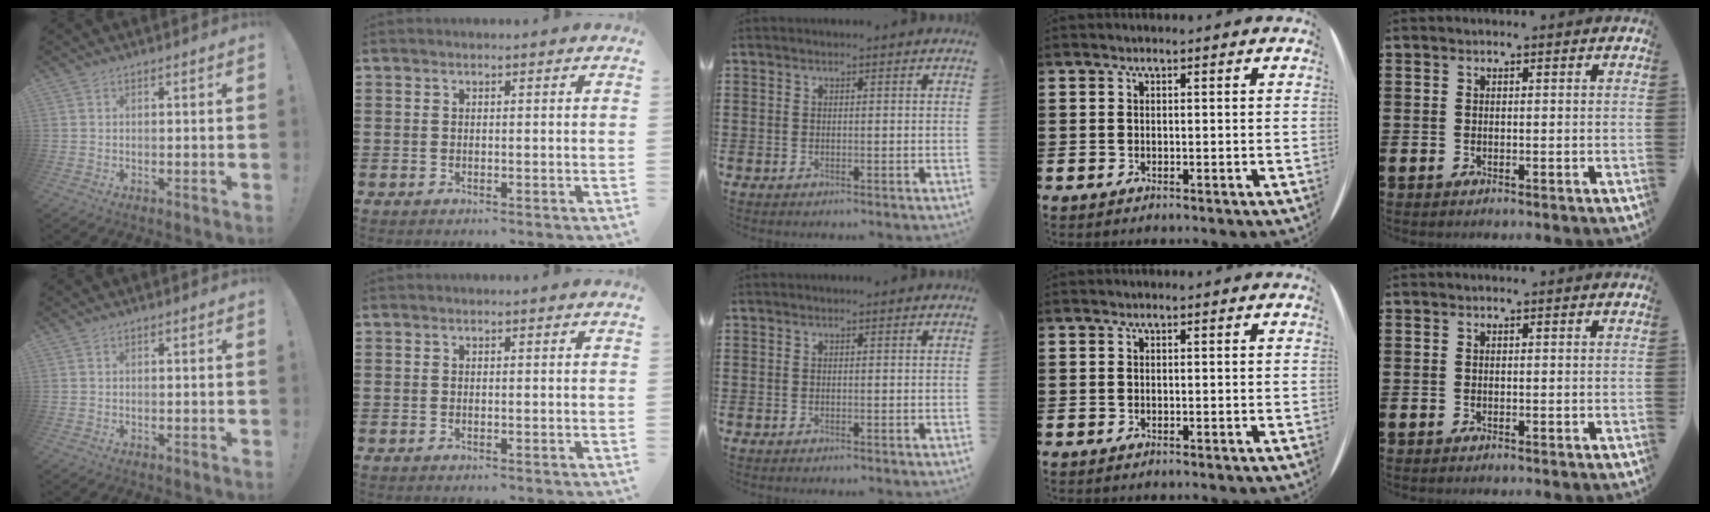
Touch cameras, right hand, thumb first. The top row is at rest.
{}